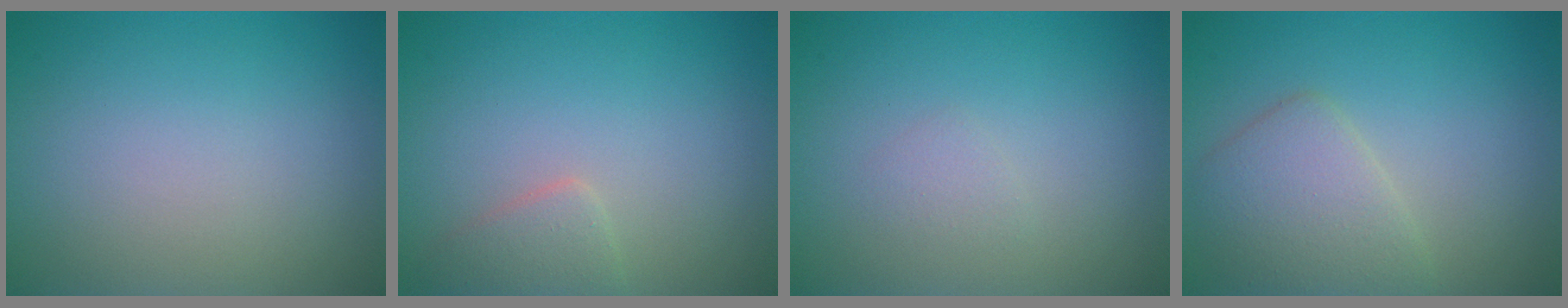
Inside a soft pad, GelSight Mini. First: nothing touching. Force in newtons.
{"total": 1.8, "press": 1.8, "slide": 0.1}
{"total": 0.8, "press": 0.8, "slide": 0.0}
{"total": 3.8, "press": 3.8, "slide": 0.2}